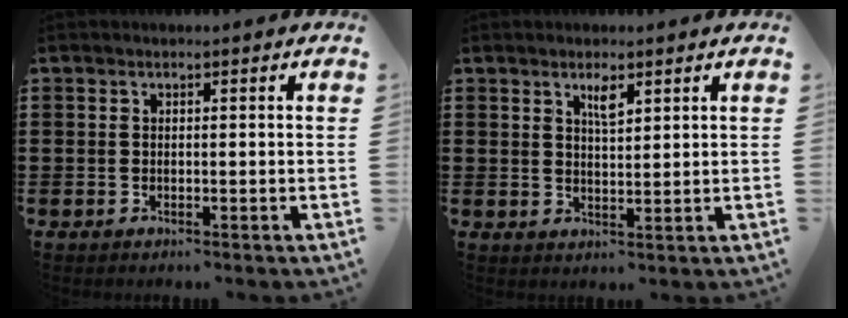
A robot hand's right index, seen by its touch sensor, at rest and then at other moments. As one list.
[{"total": 2.6, "force": [1.7, 0.7, 1.9], "torque": [-0.025, -0.003, 0.025]}]